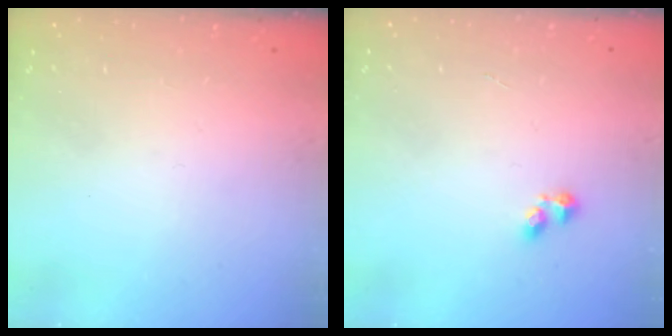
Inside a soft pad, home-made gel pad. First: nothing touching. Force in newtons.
{"total": 2.2, "press": 2.1, "slide": 0.6}